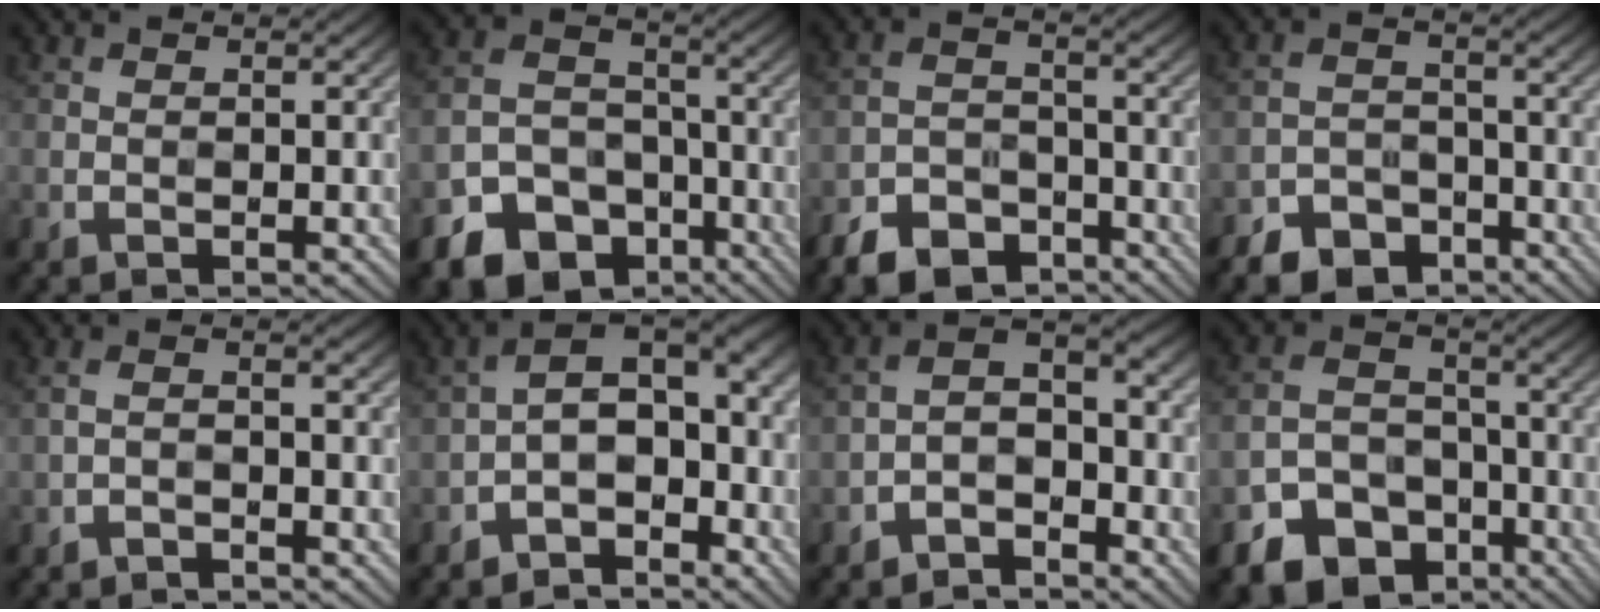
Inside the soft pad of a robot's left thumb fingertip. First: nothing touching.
{"total": 13.9, "force": [-8.6, 9.5, 5.5], "torque": [-0.125, -0.040, -0.141]}
{"total": 7.6, "force": [-5.8, 3.7, 3.2], "torque": [-0.062, -0.011, -0.112]}
{"total": 7.1, "force": [-5.5, 3.7, 2.6], "torque": [-0.047, -0.008, -0.098]}
{"total": 1.9, "force": [-1.3, 0.4, 1.3], "torque": [-0.028, 0.006, -0.030]}
{"total": 8.3, "force": [-4.0, 4.2, 5.9], "torque": [-0.087, 0.007, -0.082]}
{"total": 5.4, "force": [-3.7, 2.5, 3.0], "torque": [-0.045, 0.011, -0.081]}
{"total": 12.2, "force": [-7.6, 8.3, 4.7], "torque": [-0.111, -0.030, -0.130]}